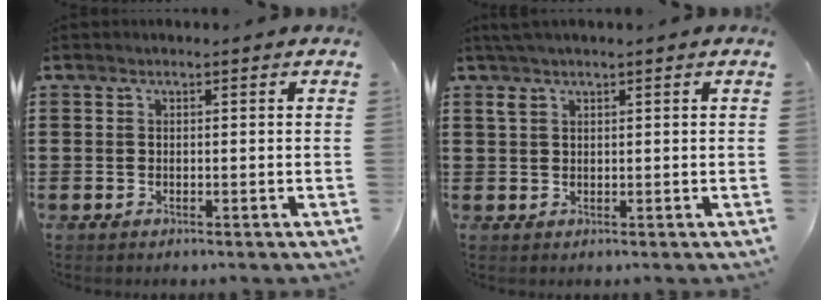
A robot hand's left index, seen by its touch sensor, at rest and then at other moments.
{"total": 2.1, "force": [1.3, 0.5, 1.5], "torque": [-0.034, 0.002, 0.024]}